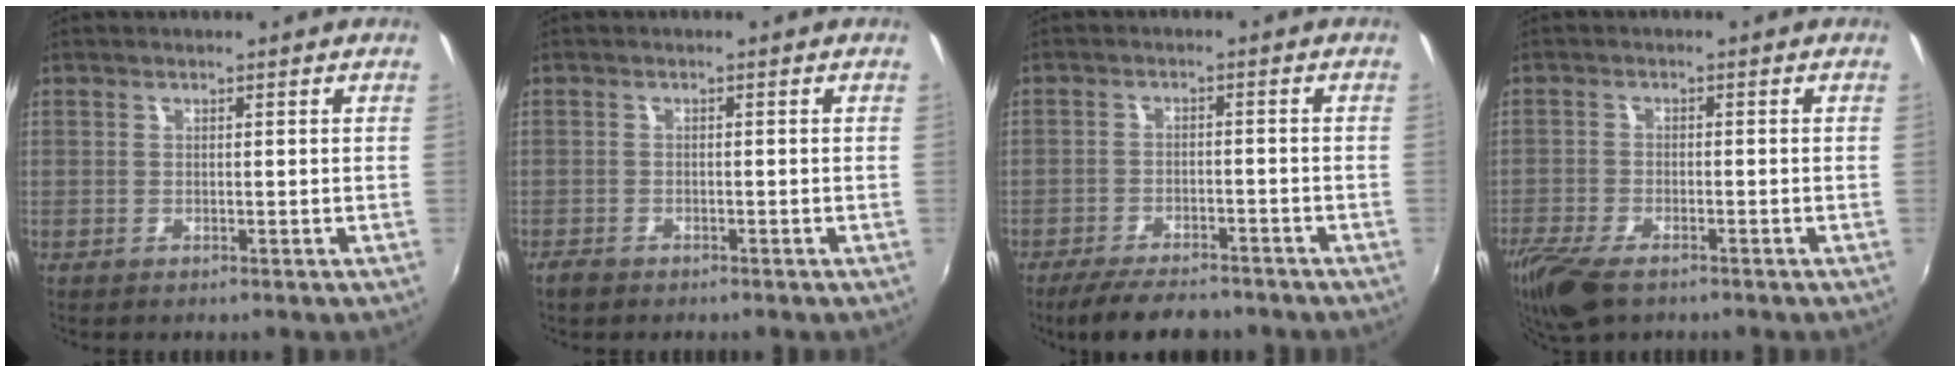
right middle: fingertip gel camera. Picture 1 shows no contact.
{"total": 2.0, "force": [-1.6, 0.9, 0.7], "torque": [-0.022, -0.004, -0.030]}
{"total": 9.7, "force": [-8.1, 2.9, 4.5], "torque": [-0.103, -0.013, -0.127]}
{"total": 8.9, "force": [-6.5, 3.2, 5.2], "torque": [-0.134, -0.032, -0.124]}